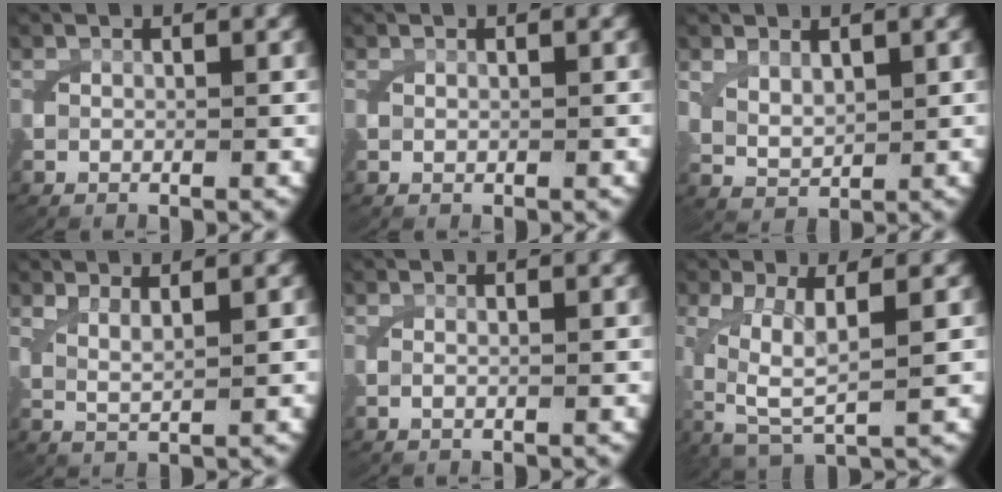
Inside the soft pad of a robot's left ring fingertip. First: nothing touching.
{"total": 0.0}
{"total": 2.3, "force": [0.9, 1.4, 1.6], "torque": [-0.042, -0.013, 0.031]}
{"total": 2.7, "force": [1.3, 1.0, 2.1], "torque": [-0.046, -0.009, 0.028]}
{"total": 0.6, "force": [0.1, 0.0, 0.6], "torque": [-0.019, -0.005, 0.004]}
{"total": 5.2, "force": [0.3, 2.9, 4.3], "torque": [-0.104, -0.029, 0.025]}